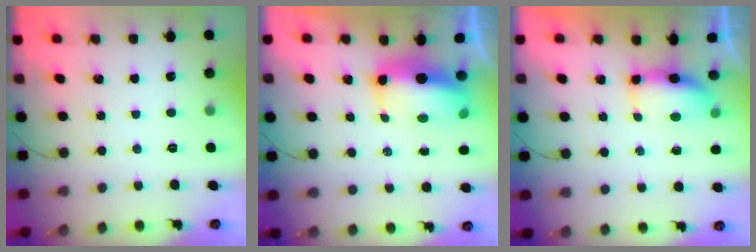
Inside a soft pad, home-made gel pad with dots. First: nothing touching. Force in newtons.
{"total": 10.2, "press": 9.9, "slide": 2.2}
{"total": 8.6, "press": 7.0, "slide": 5.0}